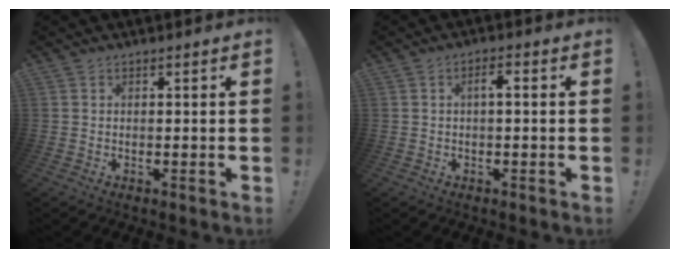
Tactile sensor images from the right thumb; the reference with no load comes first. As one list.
[{"total": 2.7, "force": [-0.2, 0.4, 2.6], "torque": [-0.060, 0.012, -0.006]}]